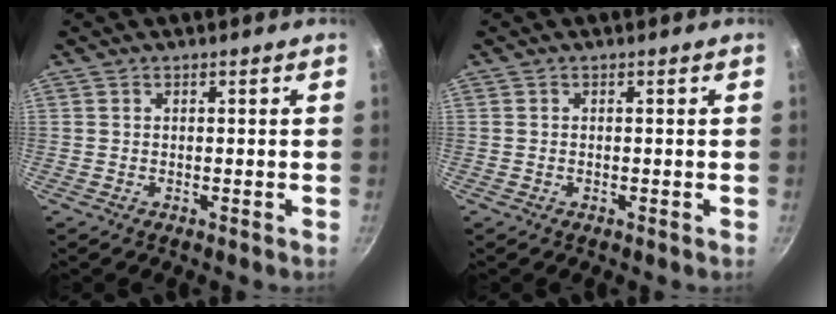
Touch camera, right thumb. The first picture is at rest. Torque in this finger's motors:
{"motor_torque": [1.10, 0.93, 0.51, -0.80, 0.06]}